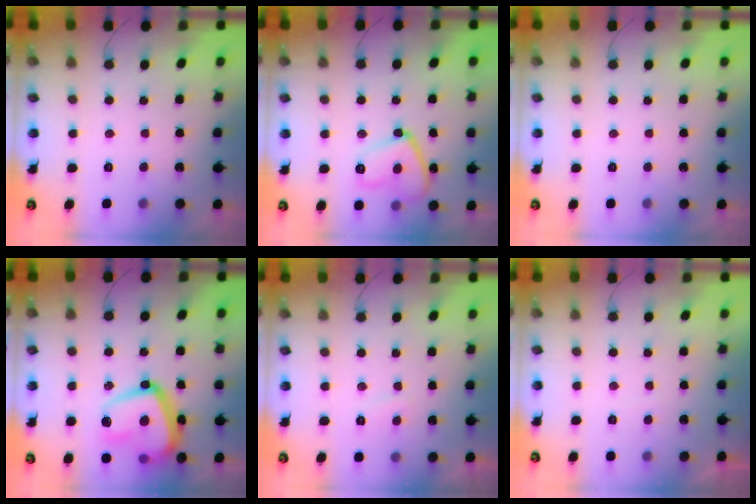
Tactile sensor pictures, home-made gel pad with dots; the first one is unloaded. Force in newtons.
{"total": 13.2, "press": 13.2, "slide": 1.1}
{"total": 0.0}
{"total": 19.4, "press": 19.3, "slide": 1.7}
{"total": 1.7, "press": 1.6, "slide": 0.6}
{"total": 1.4, "press": 1.1, "slide": 0.8}